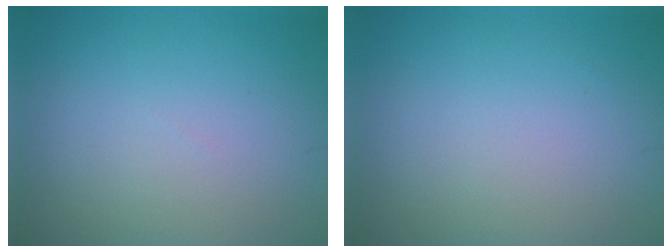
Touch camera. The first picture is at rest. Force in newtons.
{"total": 0.0}